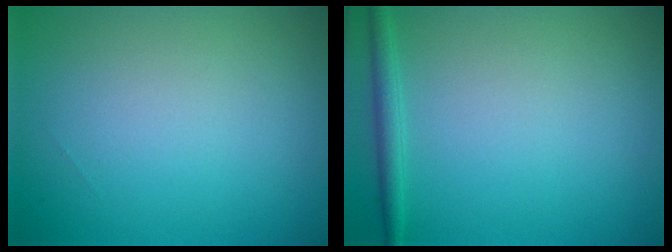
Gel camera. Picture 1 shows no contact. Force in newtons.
{"total": 1.5, "press": 1.5, "slide": 0.1}